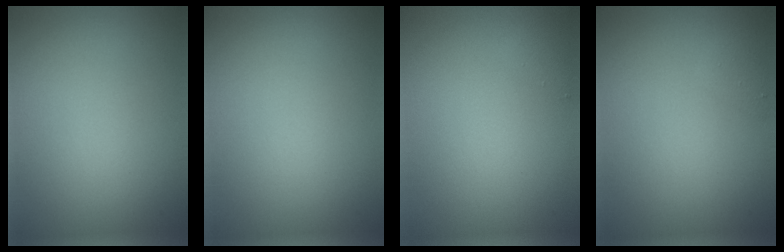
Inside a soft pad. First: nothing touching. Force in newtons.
{"total": 0.0}
{"total": 0.8, "press": 0.8, "slide": 0.1}
{"total": 1.1, "press": 1.1, "slide": 0.0}